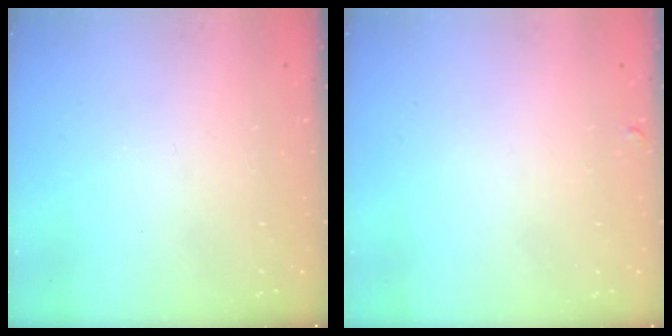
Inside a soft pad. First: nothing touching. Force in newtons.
{"total": 0.0}